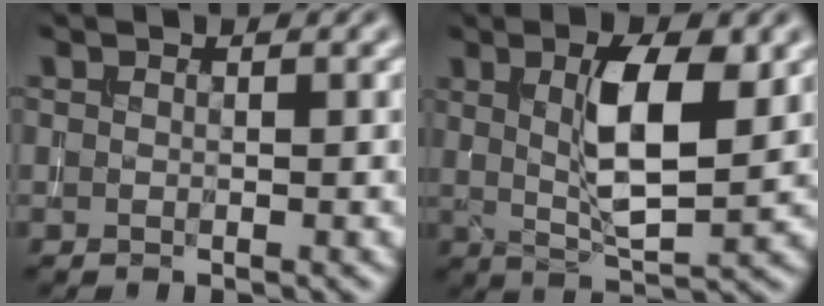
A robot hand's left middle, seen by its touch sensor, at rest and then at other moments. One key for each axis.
{"total": 6.9, "fx": 1.7, "fy": 2.1, "fz": 6.3, "tx": -0.106, "ty": 0.002, "tz": 0.029}